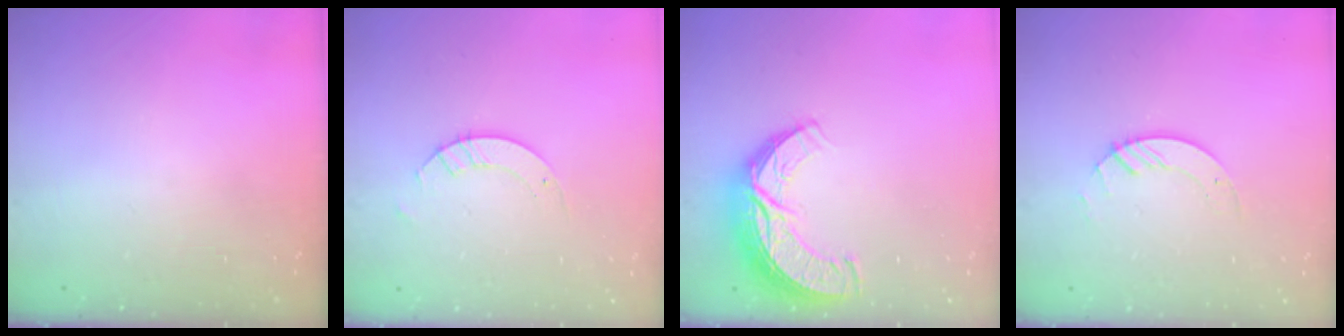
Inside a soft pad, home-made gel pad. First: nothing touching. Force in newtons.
{"total": 3.2, "press": 3.2, "slide": 0.3}
{"total": 11.4, "press": 11.4, "slide": 0.8}
{"total": 2.6, "press": 2.6, "slide": 0.3}